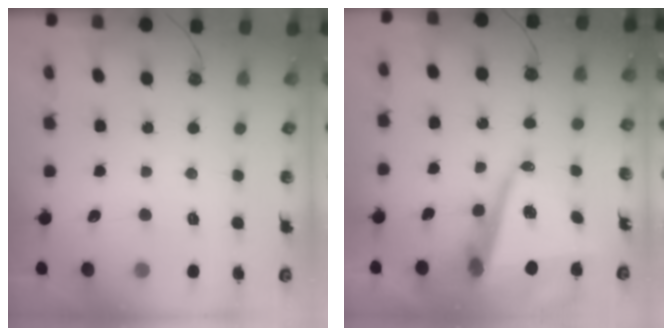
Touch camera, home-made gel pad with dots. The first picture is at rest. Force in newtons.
{"total": 13.3, "press": 12.9, "slide": 3.2}